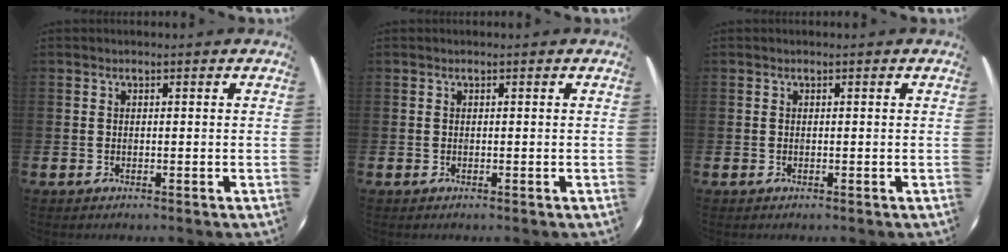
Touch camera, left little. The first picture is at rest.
{"total": 0.0}
{"total": 0.0}